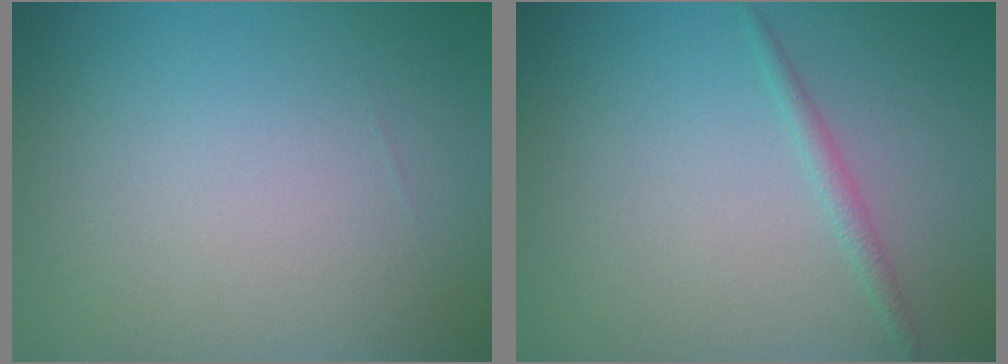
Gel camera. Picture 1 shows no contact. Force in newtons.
{"total": 1.1, "press": 1.1, "slide": 0.0}